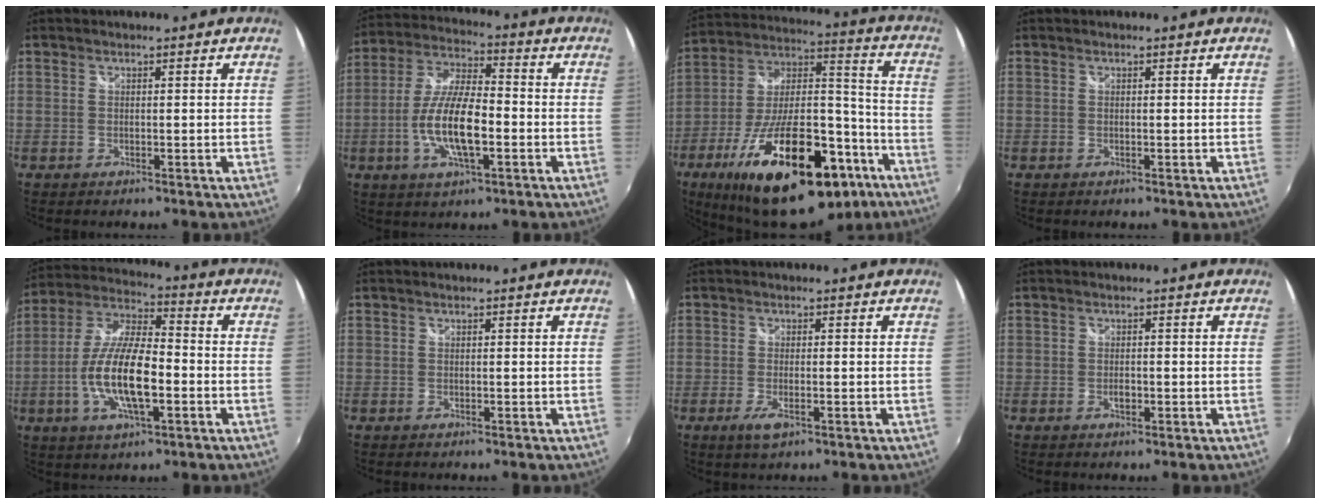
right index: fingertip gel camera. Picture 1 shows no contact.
{"total": 13.1, "force": [-3.4, 4.3, 11.9], "torque": [-0.245, -0.001, -0.066]}
{"total": 32.3, "force": [-18.2, 13.4, 23.1], "torque": [-0.393, 0.003, -0.268]}
{"total": 0.0}
{"total": 15.0, "force": [-3.8, 5.0, 13.7], "torque": [-0.277, -0.004, -0.073]}
{"total": 0.0}
{"total": 3.6, "force": [-1.6, 0.9, 3.1], "torque": [-0.063, -0.010, -0.027]}
{"total": 1.4, "force": [-0.4, 0.9, 1.0], "torque": [-0.018, 0.000, -0.009]}